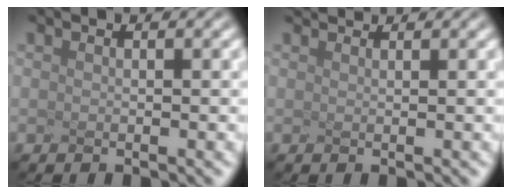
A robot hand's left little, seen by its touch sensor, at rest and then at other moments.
{"total": 2.3, "force": [2.1, 0.4, 0.6], "torque": [-0.014, 0.022, 0.032]}